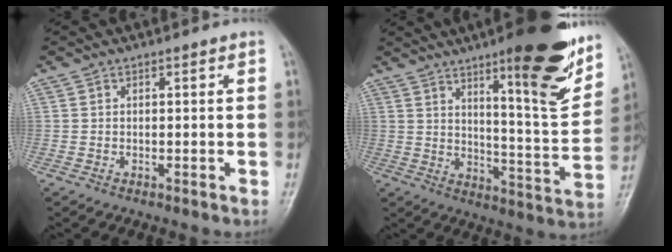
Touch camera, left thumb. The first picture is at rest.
{"total": 18.5, "force": [11.0, 4.0, 14.3], "torque": [-0.163, -0.064, 0.163]}